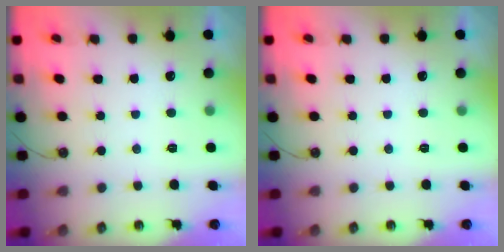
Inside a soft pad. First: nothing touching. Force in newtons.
{"total": 0.0}